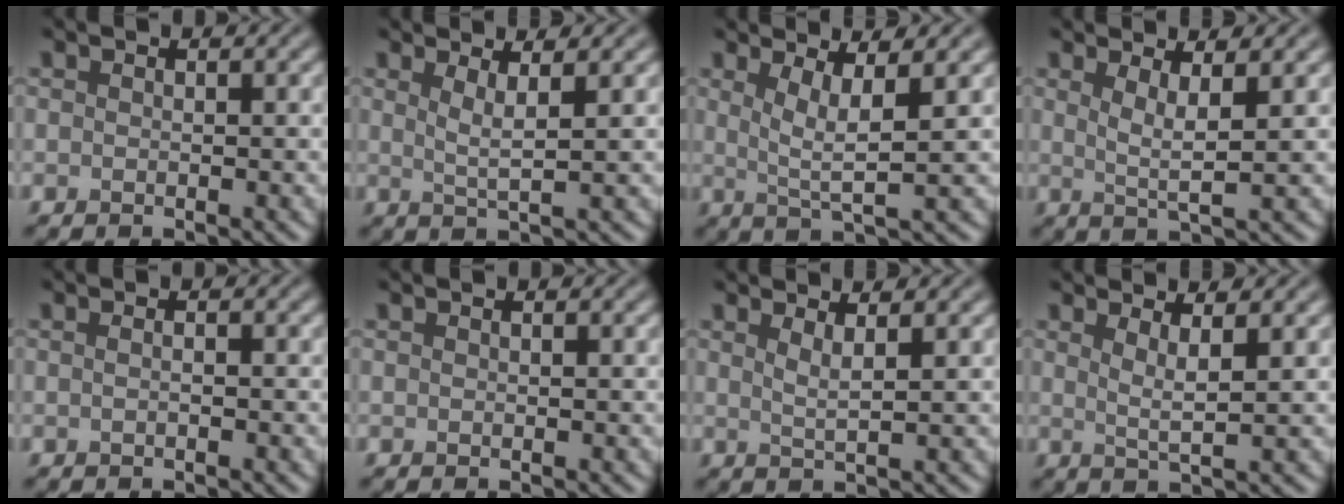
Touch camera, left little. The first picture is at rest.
{"total": 2.4, "force": [1.1, 0.4, 2.0], "torque": [-0.033, -0.005, 0.018]}
{"total": 3.8, "force": [1.2, 0.7, 3.5], "torque": [-0.062, -0.006, 0.025]}
{"total": 2.8, "force": [1.1, 0.5, 2.5], "torque": [-0.043, -0.007, 0.020]}
{"total": 0.7, "force": [0.0, 0.2, 0.6], "torque": [-0.012, -0.004, -0.004]}
{"total": 0.0}
{"total": 1.9, "force": [1.1, 0.5, 1.5], "torque": [-0.019, -0.002, 0.014]}
{"total": 2.4, "force": [1.2, 0.4, 2.1], "torque": [-0.034, -0.006, 0.018]}